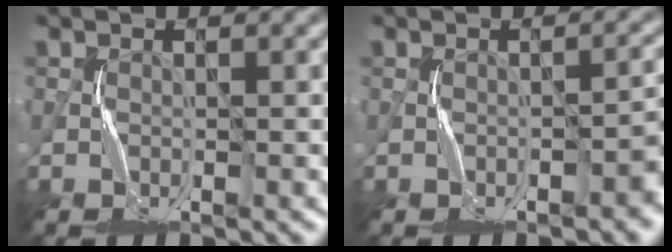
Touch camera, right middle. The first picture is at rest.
{"total": 2.5, "force": [-1.4, 1.0, 1.8], "torque": [-0.020, 0.005, -0.021]}